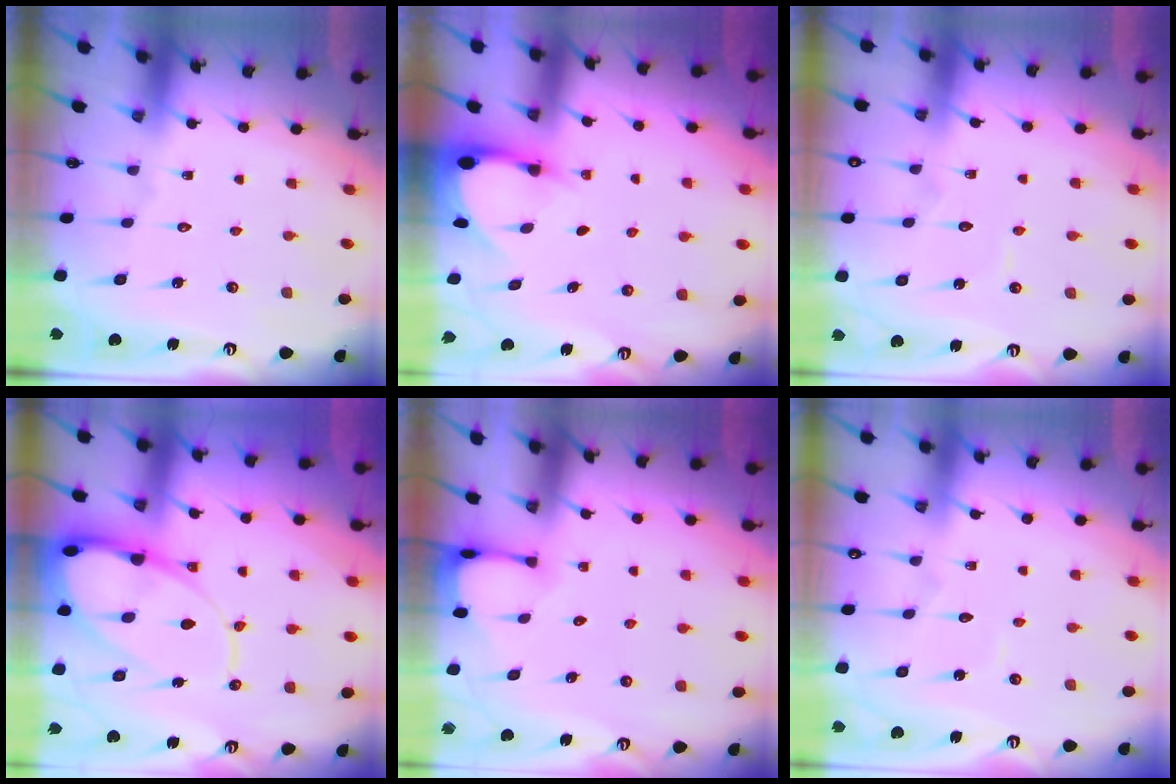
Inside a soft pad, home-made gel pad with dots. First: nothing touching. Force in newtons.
{"total": 3.4, "press": 3.4, "slide": 0.2}
{"total": 4.9, "press": 4.9, "slide": 0.3}
{"total": 16.3, "press": 16.2, "slide": 1.6}
{"total": 2.3, "press": 2.3, "slide": 0.4}
{"total": 3.5, "press": 3.5, "slide": 0.4}